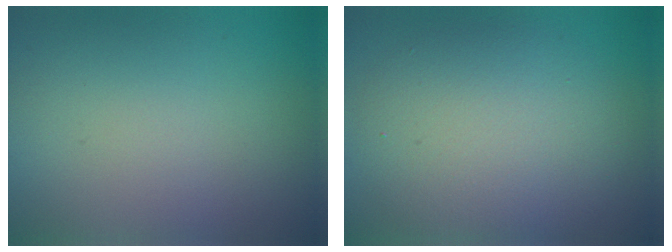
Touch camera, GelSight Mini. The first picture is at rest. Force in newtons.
{"total": 6.8, "press": 6.8, "slide": 0.3}